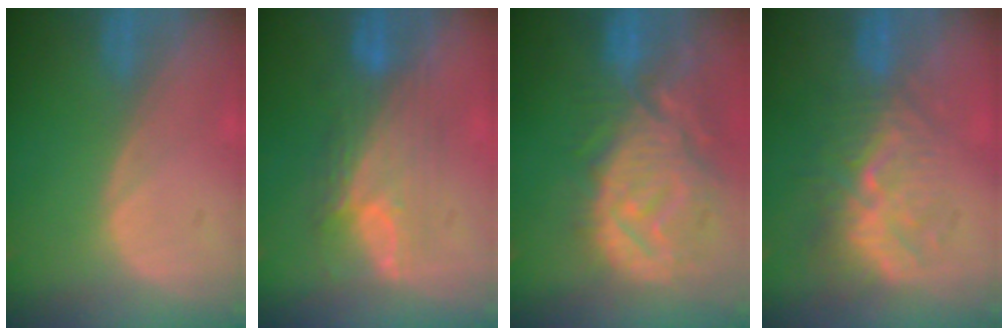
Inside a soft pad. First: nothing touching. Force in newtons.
{"total": 7.3, "press": 7.1, "slide": 1.3}
{"total": 12.8, "press": 11.2, "slide": 6.1}
{"total": 10.0, "press": 8.6, "slide": 4.9}